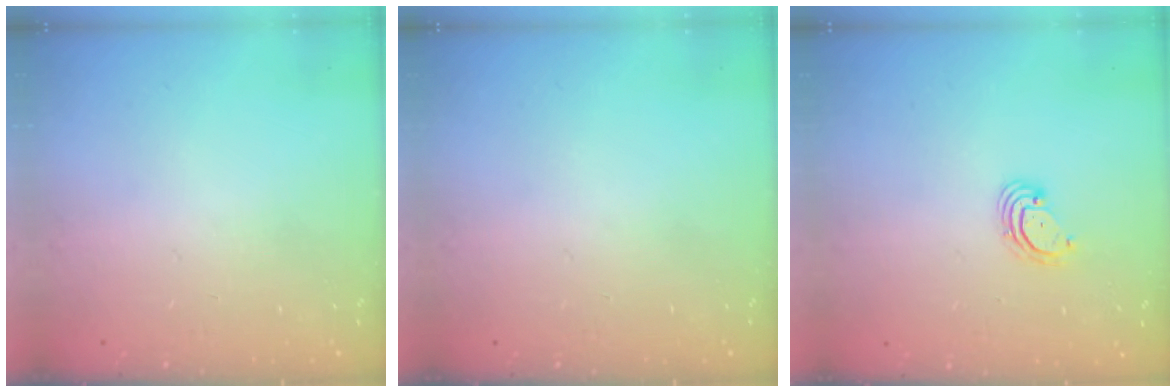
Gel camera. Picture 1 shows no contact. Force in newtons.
{"total": 0.0}
{"total": 2.8, "press": 2.8, "slide": 0.2}